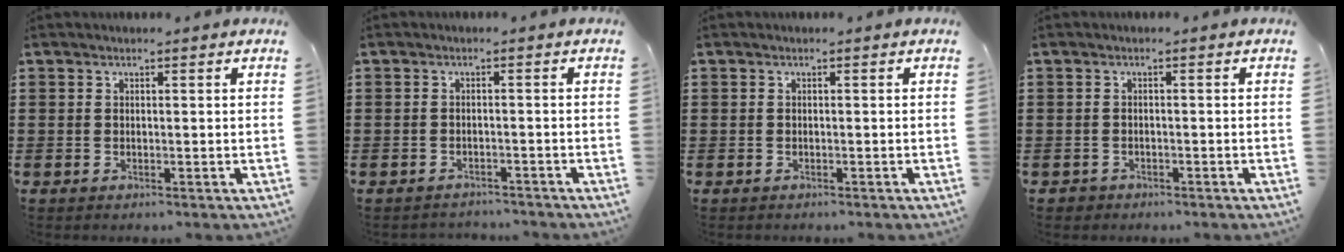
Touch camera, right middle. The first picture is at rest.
{"total": 1.6, "force": [-1.5, 0.3, -0.2], "torque": [-0.001, 0.002, -0.036]}
{"total": 0.6, "force": [-0.3, 0.5, -0.1], "torque": [0.001, 0.005, -0.008]}
{"total": 0.8, "force": [-0.6, 0.5, 0.0], "torque": [-0.002, 0.001, -0.015]}